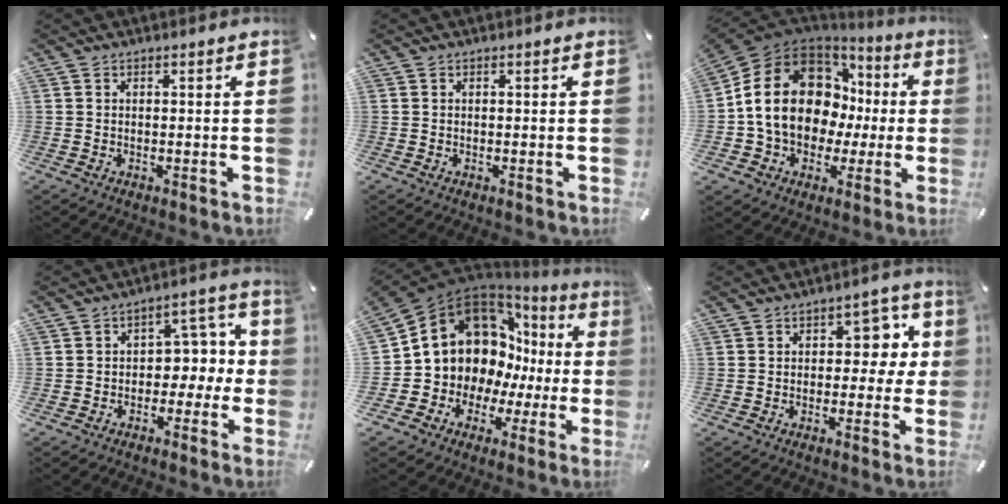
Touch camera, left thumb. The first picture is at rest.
{"total": 0.0}
{"total": 19.5, "force": [1.8, 15.5, 11.7], "torque": [-0.243, -0.004, 0.036]}
{"total": 7.7, "force": [0.1, 6.1, 4.7], "torque": [-0.064, 0.006, -0.003]}
{"total": 15.7, "force": [5.1, 13.3, 6.5], "torque": [-0.106, -0.053, 0.114]}
{"total": 7.8, "force": [1.2, 5.6, 5.4], "torque": [-0.053, -0.002, 0.012]}